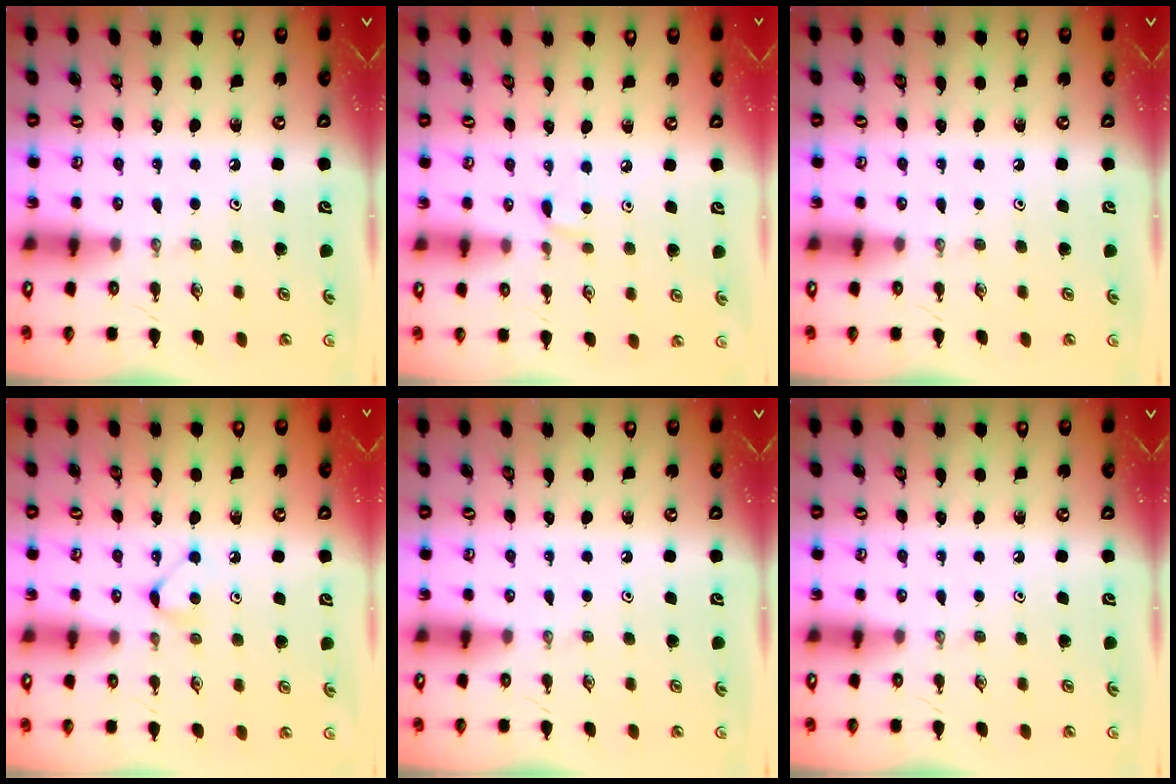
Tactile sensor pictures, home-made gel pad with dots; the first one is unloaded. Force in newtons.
{"total": 4.4, "press": 4.4, "slide": 0.6}
{"total": 0.0}
{"total": 4.7, "press": 4.7, "slide": 0.7}
{"total": 0.0}
{"total": 0.0}